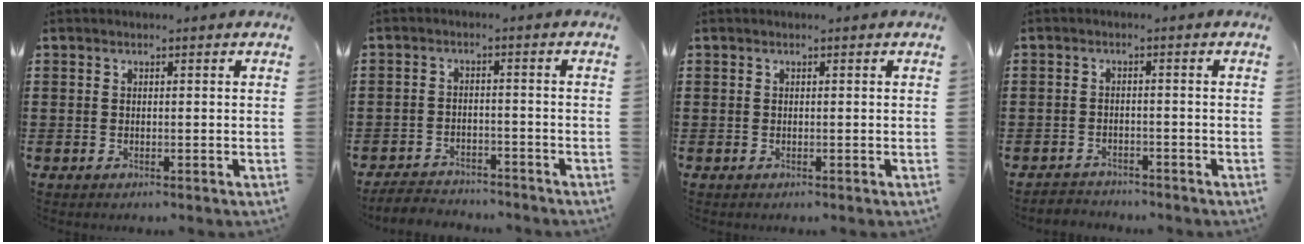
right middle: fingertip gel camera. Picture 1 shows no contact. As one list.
[{"total": 3.7, "force": [-3.6, 0.8, 0.1], "torque": [-0.005, 0.005, -0.077]}, {"total": 0.0}, {"total": 2.2, "force": [-2.1, 0.5, -0.3], "torque": [-0.002, 0.001, -0.050]}]